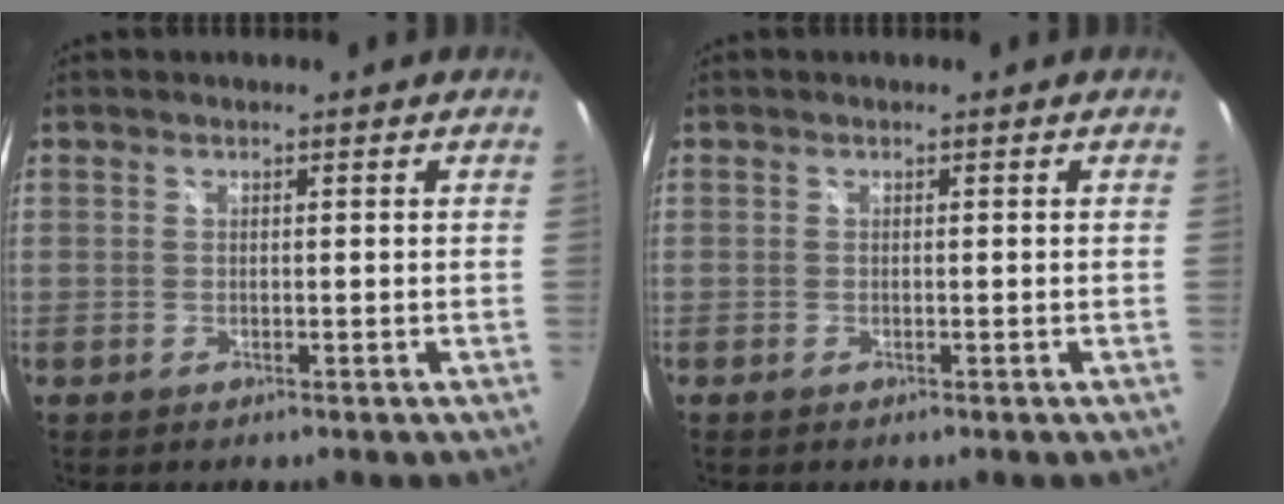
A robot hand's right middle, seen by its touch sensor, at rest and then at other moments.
{"total": 0.0}